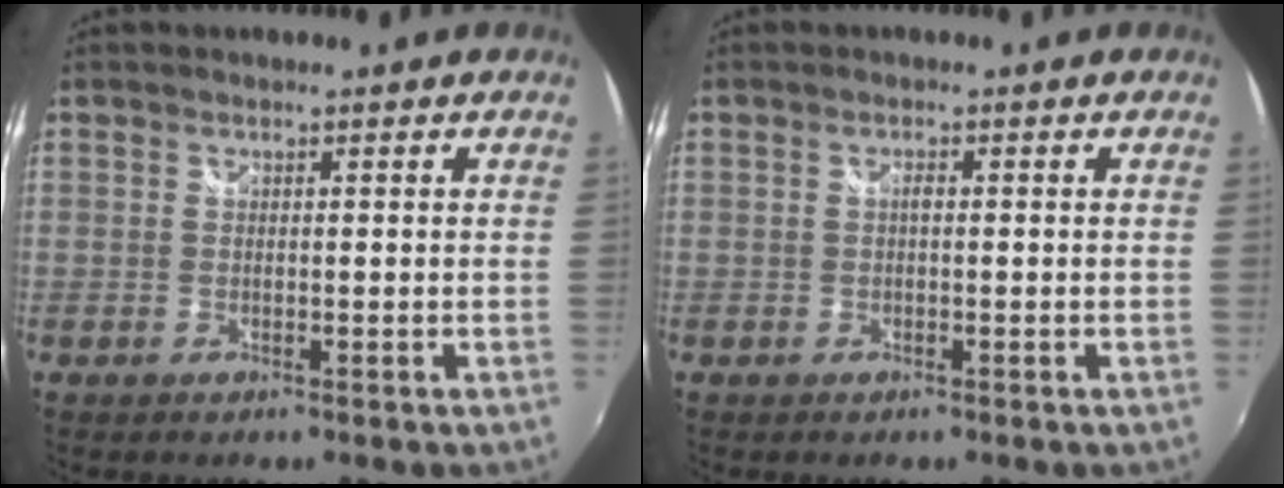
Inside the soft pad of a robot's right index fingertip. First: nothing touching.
{"total": 0.8, "force": [-0.1, 0.3, 0.7], "torque": [-0.013, 0.003, -0.004]}